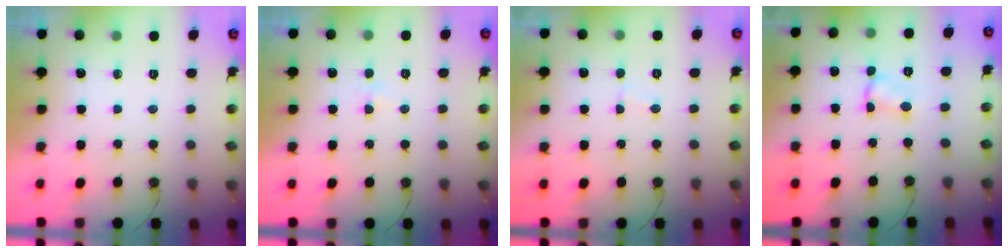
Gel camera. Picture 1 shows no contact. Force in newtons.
{"total": 2.3, "press": 2.3, "slide": 0.4}
{"total": 1.8, "press": 1.8, "slide": 0.1}
{"total": 2.5, "press": 2.5, "slide": 0.1}